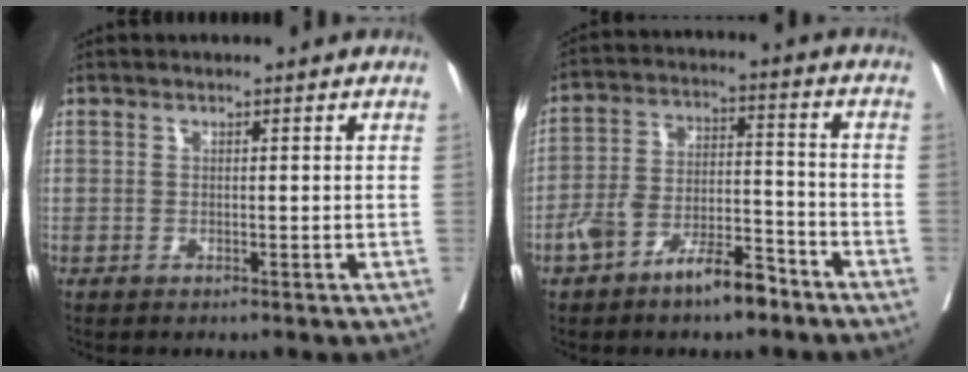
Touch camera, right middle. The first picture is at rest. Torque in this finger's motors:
{"motor_torque": [0.87, -0.80, 0.45, 0.10]}